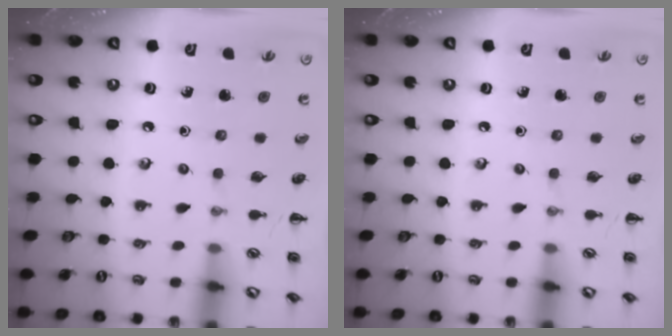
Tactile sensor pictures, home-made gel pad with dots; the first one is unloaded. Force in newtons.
{"total": 0.0}